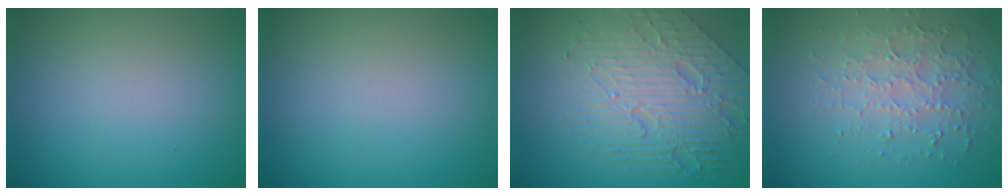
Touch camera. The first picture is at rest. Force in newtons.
{"total": 0.0}
{"total": 8.4, "press": 5.6, "slide": 6.2}
{"total": 3.5, "press": 3.4, "slide": 1.0}